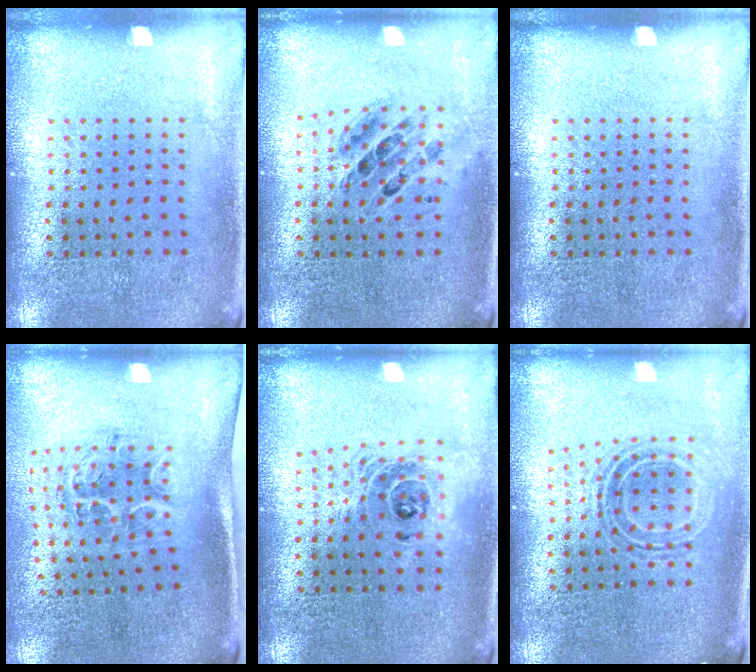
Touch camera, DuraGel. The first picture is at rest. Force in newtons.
{"total": 0.7, "press": 0.7, "slide": 0.1}
{"total": 0.0}
{"total": 1.3, "press": 1.2, "slide": 0.4}
{"total": 1.4, "press": 1.2, "slide": 0.7}
{"total": 0.7, "press": 0.7, "slide": 0.1}